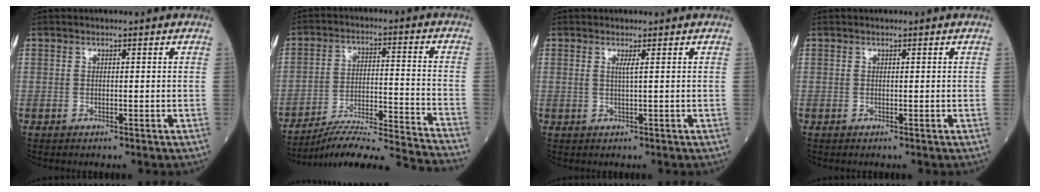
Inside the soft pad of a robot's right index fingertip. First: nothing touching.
{"total": 19.9, "force": [-18.8, -1.7, 6.5], "torque": [-0.080, -0.014, -0.275]}
{"total": 1.1, "force": [0.4, -0.3, 0.9], "torque": [-0.025, -0.002, 0.010]}
{"total": 0.0}